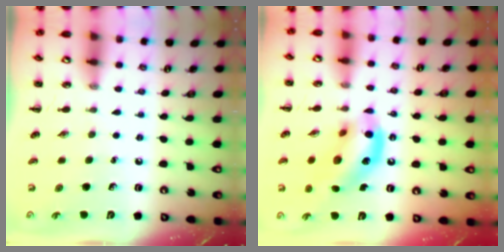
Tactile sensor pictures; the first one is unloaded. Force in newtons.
{"total": 13.9, "press": 13.7, "slide": 2.5}